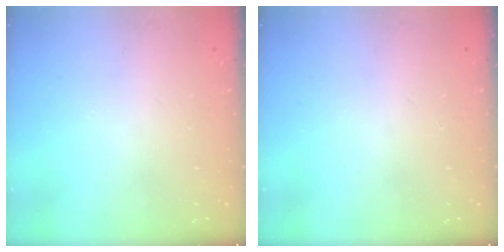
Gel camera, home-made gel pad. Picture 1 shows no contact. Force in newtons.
{"total": 0.0}